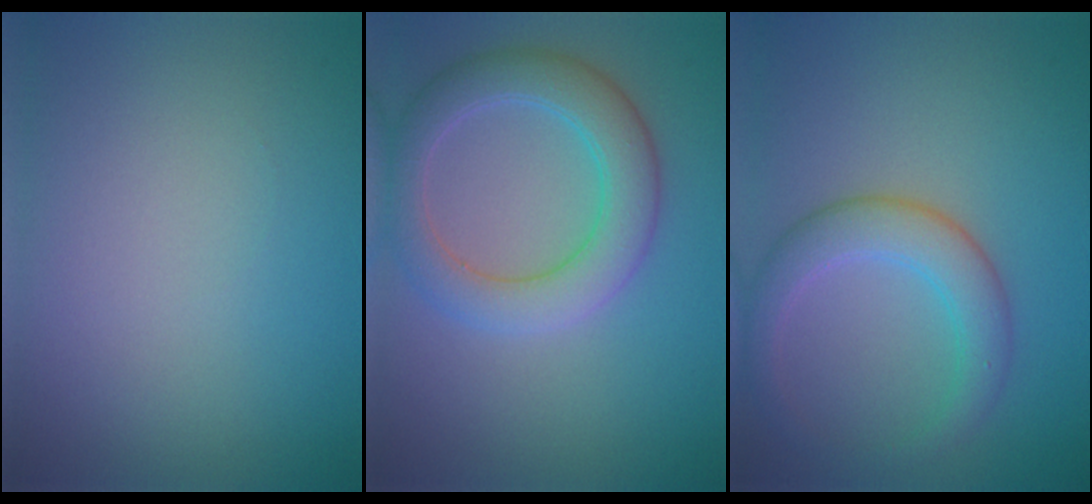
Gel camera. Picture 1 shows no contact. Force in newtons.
{"total": 5.3, "press": 5.3, "slide": 0.4}
{"total": 4.1, "press": 4.1, "slide": 0.2}